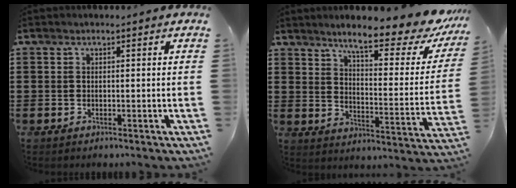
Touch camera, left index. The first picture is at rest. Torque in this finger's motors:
{"motor_torque": [1.69, -0.45, 0.77, 0.20]}